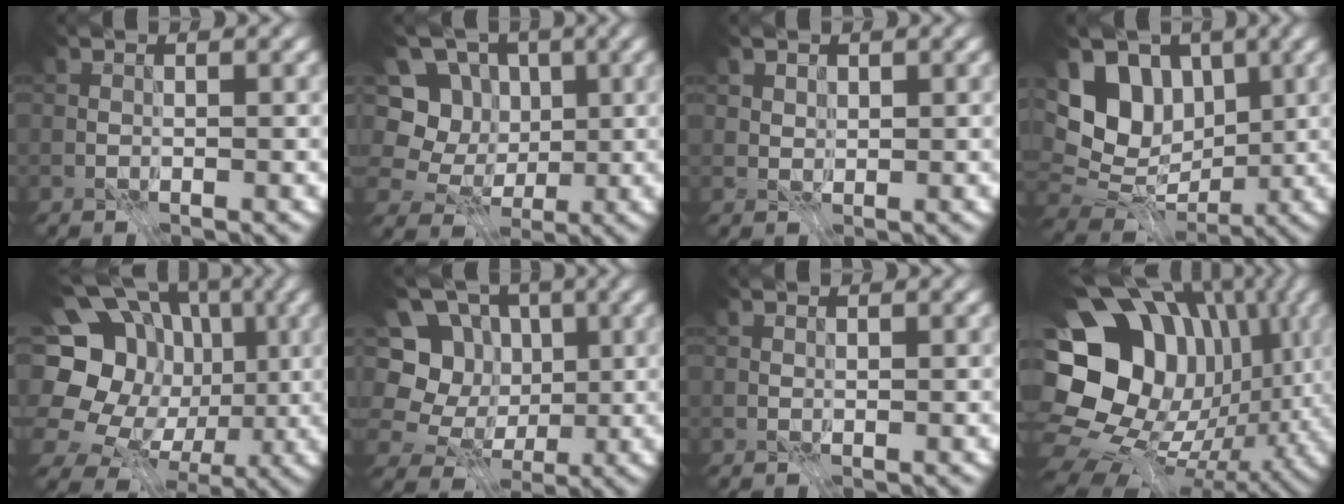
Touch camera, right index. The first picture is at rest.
{"total": 8.1, "force": [1.2, 7.4, 3.1], "torque": [-0.063, 0.026, -0.012]}
{"total": 1.9, "force": [1.3, 1.2, 0.6], "torque": [-0.012, -0.008, 0.033]}
{"total": 8.3, "force": [1.8, 6.3, 5.1], "torque": [-0.080, 0.001, 0.029]}
{"total": 19.4, "force": [2.1, 17.0, 9.0], "torque": [-0.206, 0.039, 0.025]}
{"total": 9.4, "force": [1.1, 8.5, 3.8], "torque": [-0.087, 0.039, -0.019]}
{"total": 0.0}
{"total": 20.1, "force": [2.4, 16.4, 11.5], "torque": [-0.205, -0.002, 0.054]}